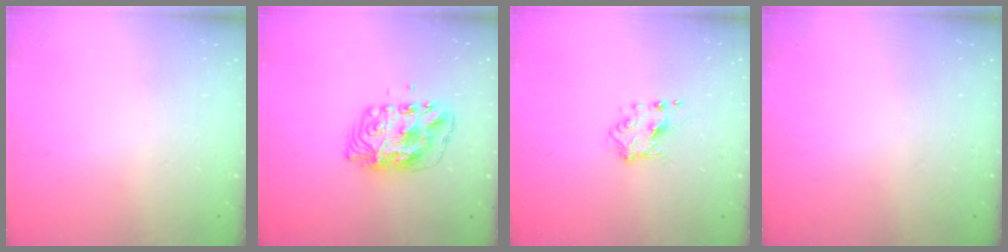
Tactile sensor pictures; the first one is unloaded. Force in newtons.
{"total": 10.3, "press": 10.3, "slide": 0.8}
{"total": 5.6, "press": 5.6, "slide": 0.8}
{"total": 0.0}